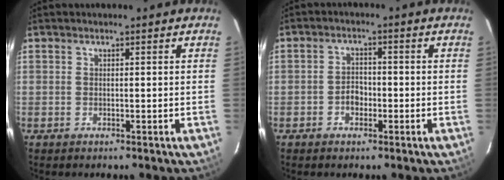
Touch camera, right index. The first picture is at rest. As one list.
[{"total": 3.0, "force": [-1.3, 2.3, 1.5], "torque": [-0.030, 0.009, -0.020]}]